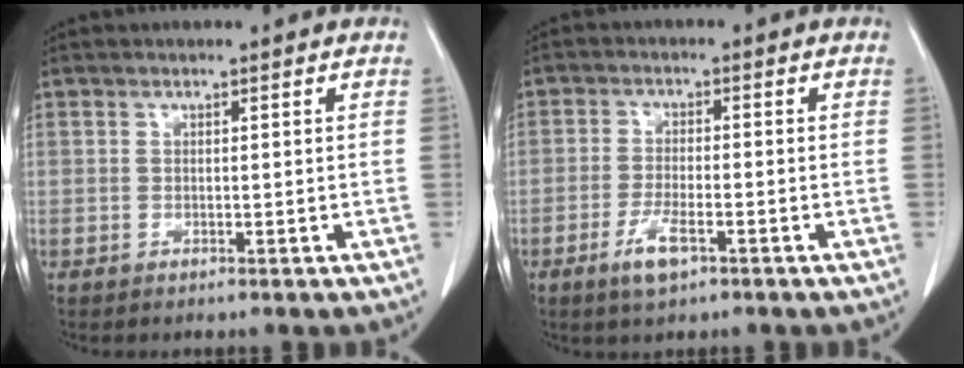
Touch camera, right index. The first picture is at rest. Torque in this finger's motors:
{"motor_torque": [0.55, -0.35, 0.13, 0.08]}